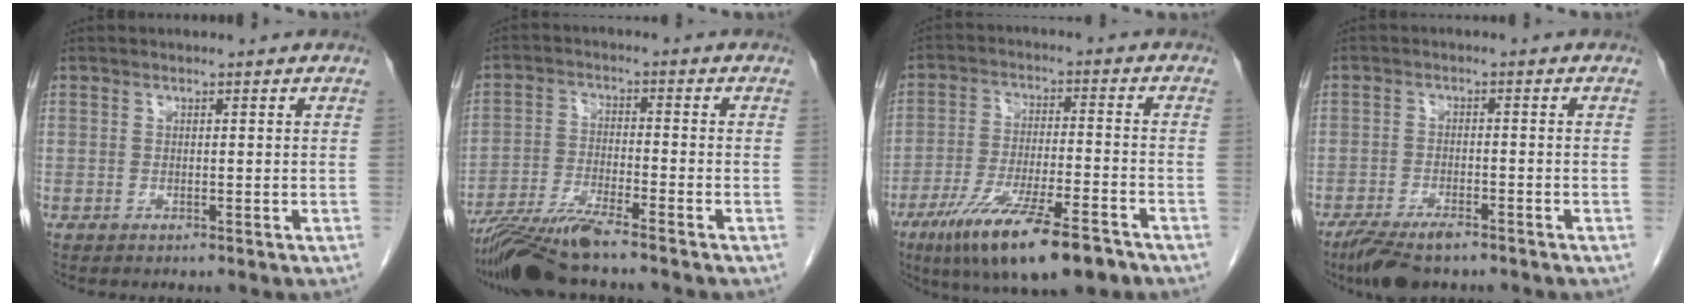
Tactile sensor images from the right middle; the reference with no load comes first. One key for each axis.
{"total": 8.7, "fx": -7.6, "fy": -0.7, "fz": 4.3, "tx": -0.074, "ty": -0.024, "tz": -0.138}
{"total": 15.4, "fx": -10.0, "fy": 2.5, "fz": 11.4, "tx": -0.191, "ty": -0.030, "tz": -0.168}
{"total": 6.5, "fx": -5.0, "fy": 1.8, "fz": 3.8, "tx": -0.068, "ty": -0.010, "tz": -0.086}